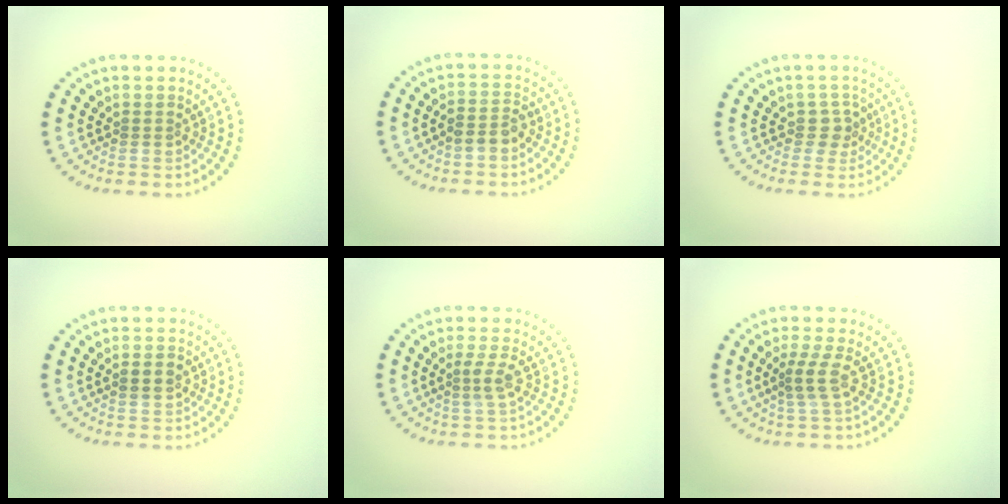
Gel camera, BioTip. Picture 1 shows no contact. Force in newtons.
{"total": 1.9, "press": 1.8, "slide": 0.7}
{"total": 1.7, "press": 1.3, "slide": 1.1}
{"total": 2.0, "press": 2.0, "slide": 0.1}
{"total": 1.5, "press": 1.1, "slide": 1.0}
{"total": 1.6, "press": 1.2, "slide": 1.1}